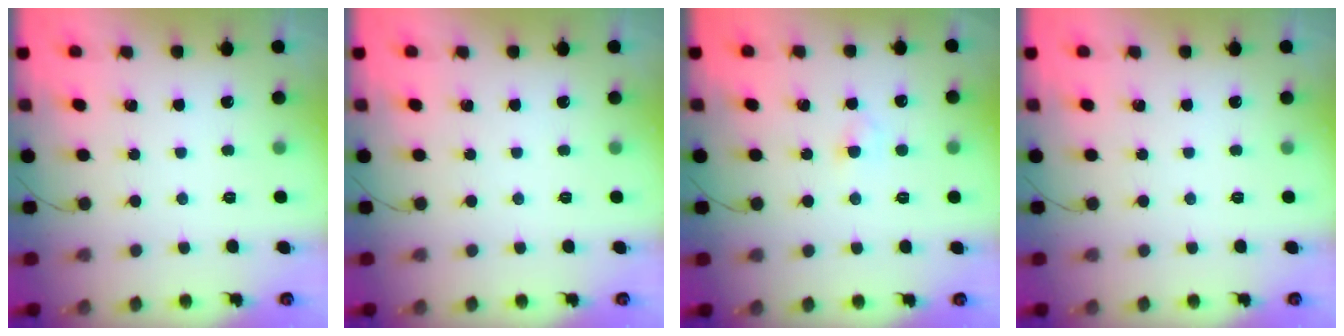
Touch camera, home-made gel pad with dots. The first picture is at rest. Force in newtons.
{"total": 0.0}
{"total": 2.7, "press": 2.5, "slide": 1.1}
{"total": 0.0}